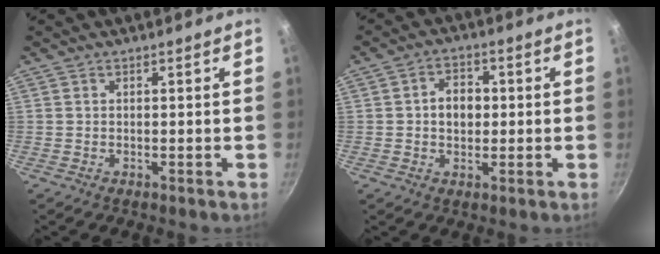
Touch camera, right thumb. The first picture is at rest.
{"total": 5.7, "force": [0.3, 4.3, 3.7], "torque": [-0.031, 0.009, -0.001]}